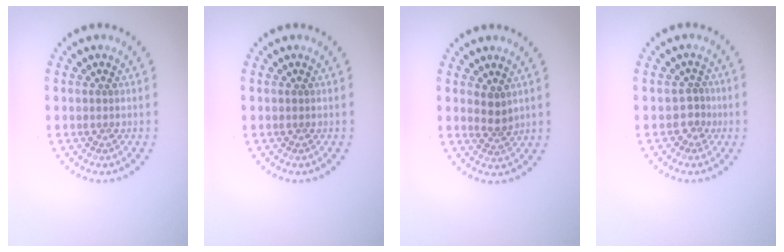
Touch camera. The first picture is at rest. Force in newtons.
{"total": 0.0}
{"total": 1.7, "press": 1.4, "slide": 1.0}
{"total": 1.7, "press": 1.3, "slide": 1.1}